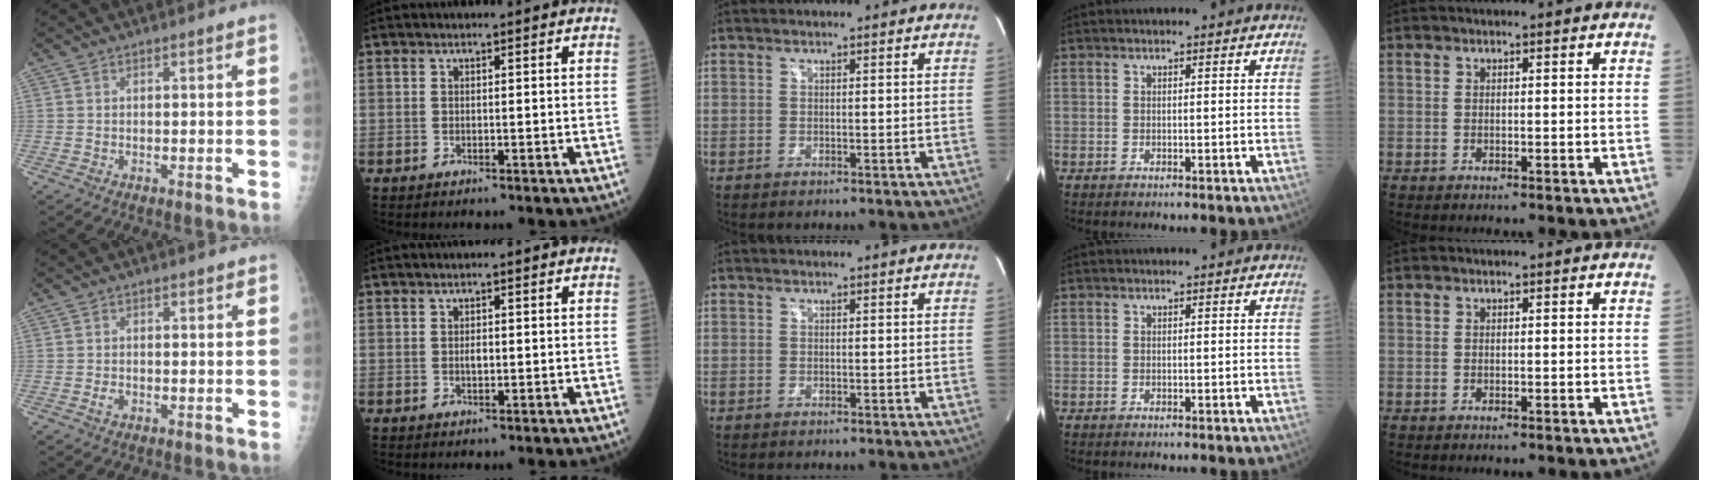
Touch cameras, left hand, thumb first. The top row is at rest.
{"thumb": {"total": 1.5, "force": [-0.3, 1.1, 0.9], "torque": [-0.010, 0.000, -0.007]}, "index": {"total": 1.1, "force": [0.2, 0.4, 1.0], "torque": [-0.021, 0.000, 0.005]}}